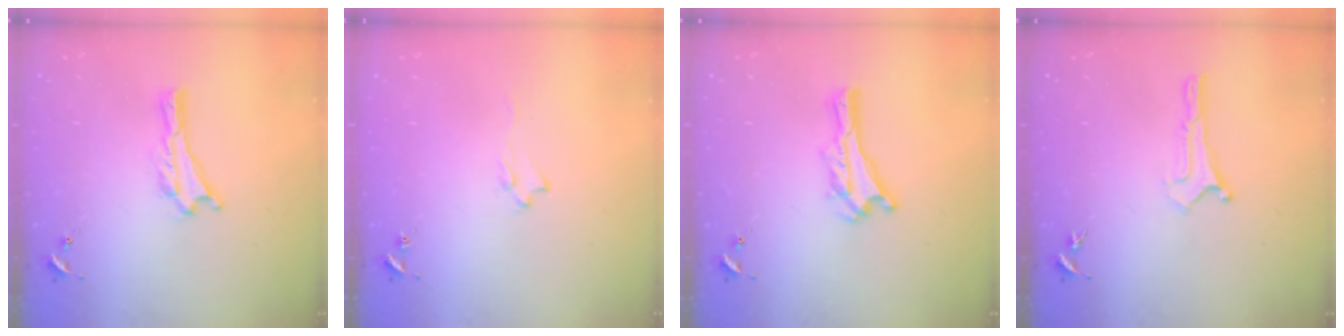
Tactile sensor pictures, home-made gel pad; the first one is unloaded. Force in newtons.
{"total": 1.6, "press": 1.5, "slide": 0.2}
{"total": 0.0}
{"total": 0.0}